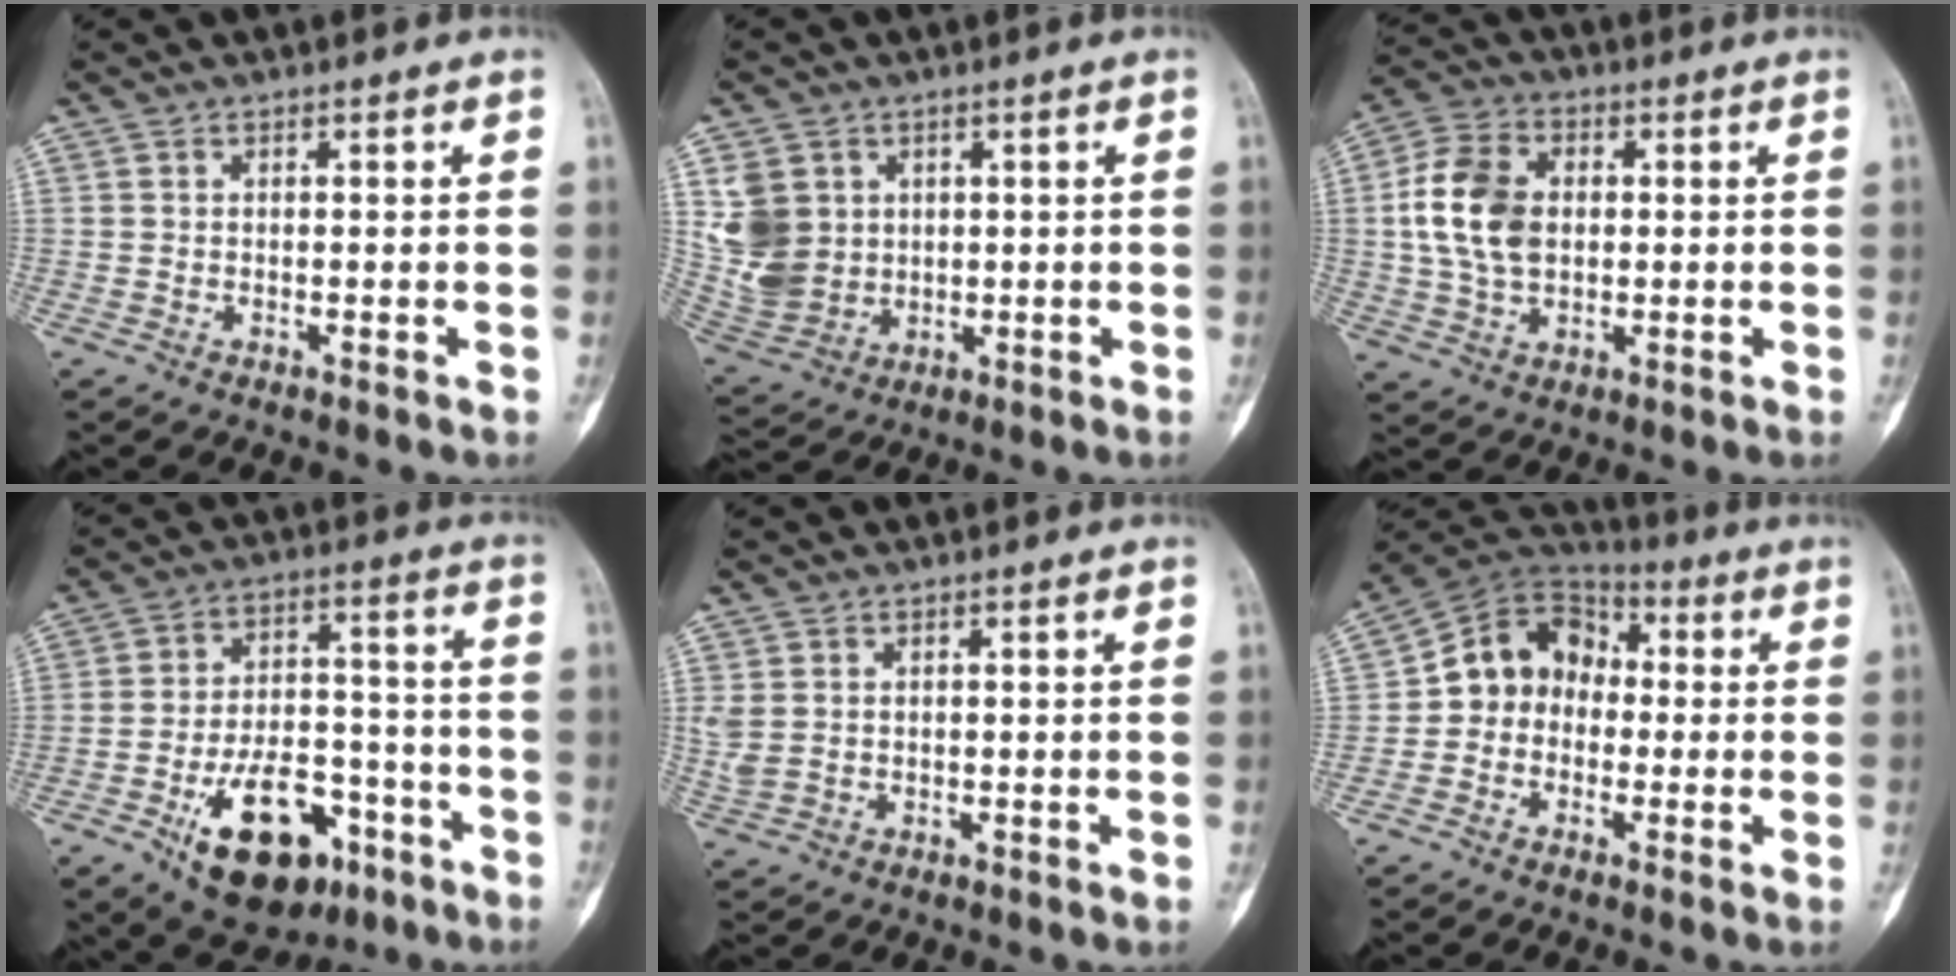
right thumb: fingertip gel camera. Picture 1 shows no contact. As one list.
[{"total": 10.2, "force": [2.6, 8.6, 4.9], "torque": [-0.083, -0.007, 0.073]}, {"total": 12.0, "force": [0.9, 8.4, 8.5], "torque": [-0.157, 0.011, 0.016]}, {"total": 17.8, "force": [-8.8, 10.0, 11.9], "torque": [-0.158, 0.055, -0.127]}, {"total": 2.7, "force": [0.5, 2.0, 1.7], "torque": [-0.054, 0.004, 0.018]}, {"total": 11.0, "force": [-0.8, 9.4, 5.6], "torque": [-0.070, 0.042, -0.032]}]